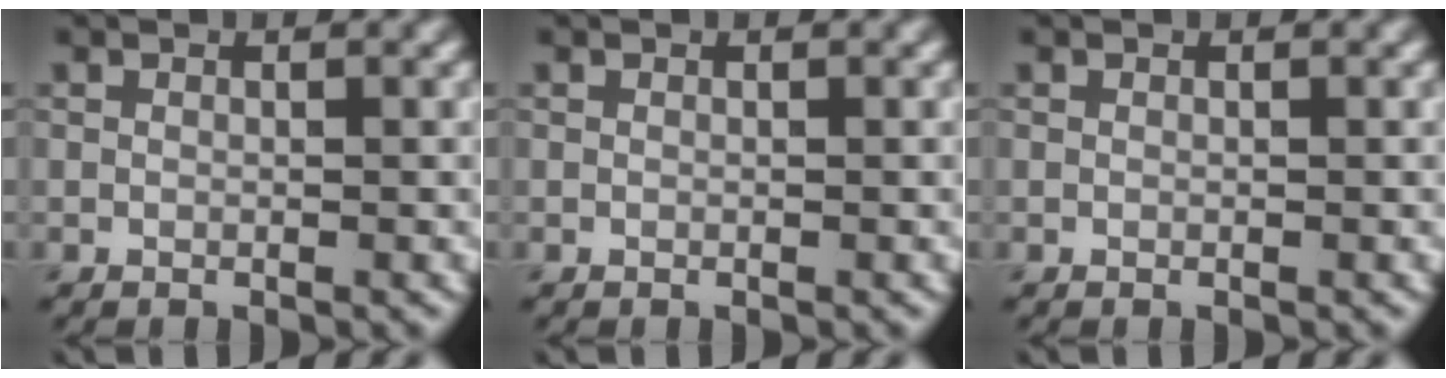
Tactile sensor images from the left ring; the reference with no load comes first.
{"total": 0.0}
{"total": 0.0}